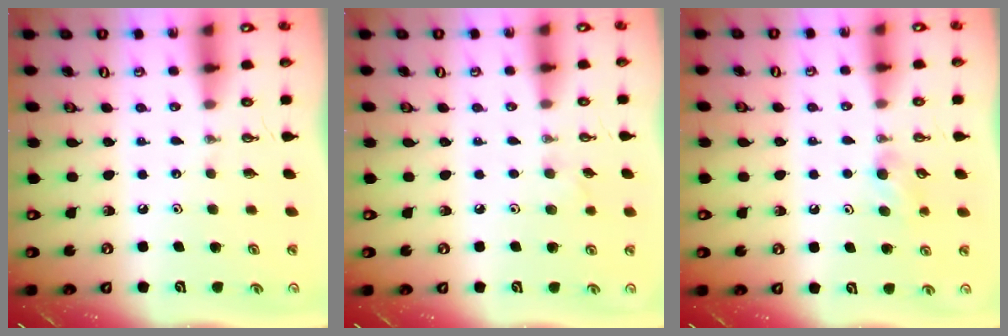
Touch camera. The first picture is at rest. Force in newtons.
{"total": 4.9, "press": 4.3, "slide": 2.2}
{"total": 5.3, "press": 5.1, "slide": 1.4}